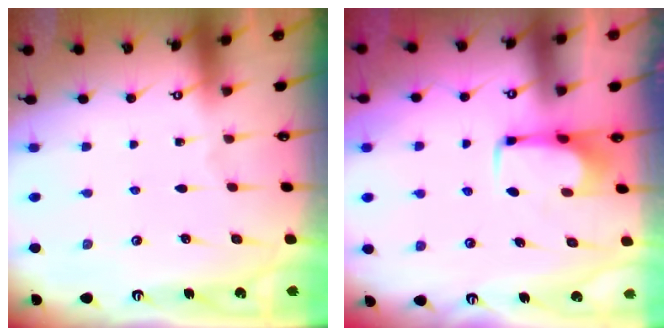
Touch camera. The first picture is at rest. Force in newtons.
{"total": 1.7, "press": 1.7, "slide": 0.4}